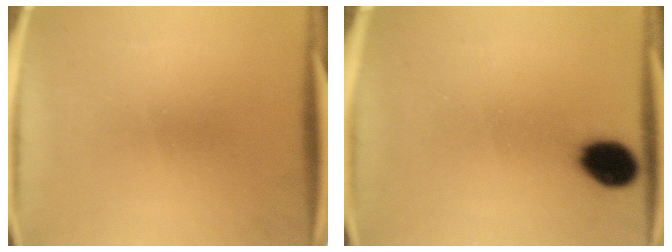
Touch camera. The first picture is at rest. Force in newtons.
{"total": 7.8}